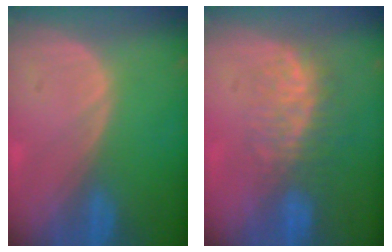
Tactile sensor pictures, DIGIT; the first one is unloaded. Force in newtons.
{"total": 7.7, "press": 7.1, "slide": 3.1}